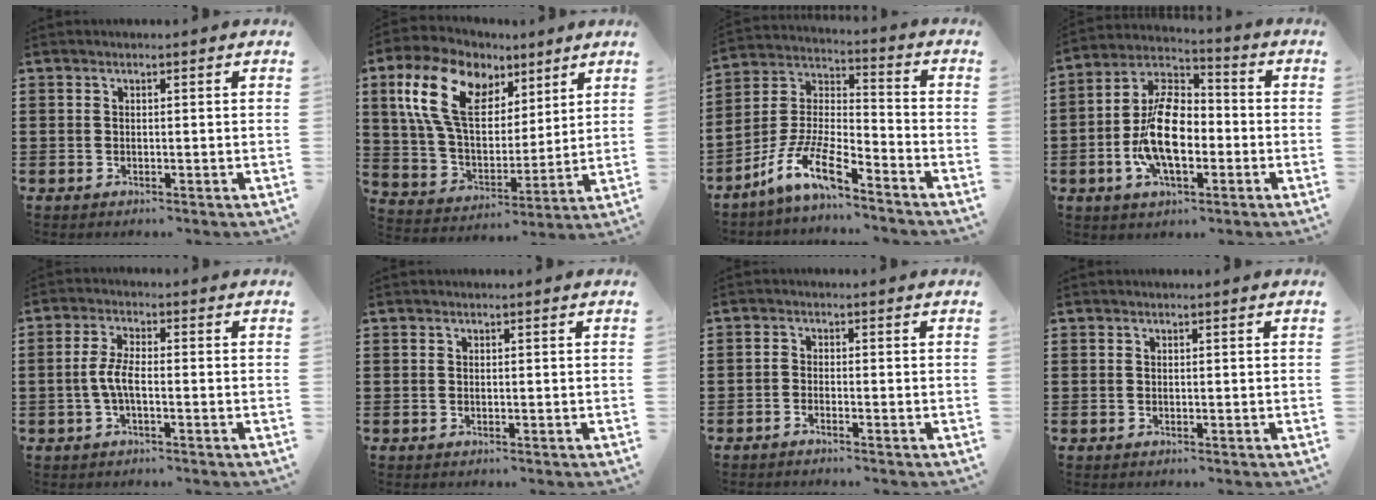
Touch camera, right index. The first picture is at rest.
{"total": 13.8, "force": [7.4, 8.2, 8.2], "torque": [-0.200, 0.005, 0.139]}
{"total": 10.0, "force": [-7.6, 2.3, 6.1], "torque": [-0.147, -0.005, -0.155]}
{"total": 11.8, "force": [-2.6, 6.2, 9.7], "torque": [-0.219, 0.002, -0.052]}
{"total": 4.1, "force": [-1.0, 1.2, 3.7], "torque": [-0.096, -0.005, -0.028]}
{"total": 0.0}
{"total": 1.3, "force": [-1.2, -0.1, 0.3], "torque": [-0.007, -0.001, -0.024]}
{"total": 0.0}